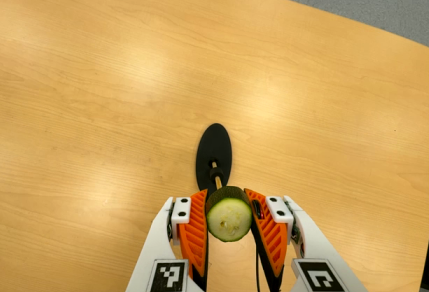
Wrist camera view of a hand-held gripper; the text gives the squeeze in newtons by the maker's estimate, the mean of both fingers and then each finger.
{"total": 10.9, "left": 10.0, "right": 11.8}